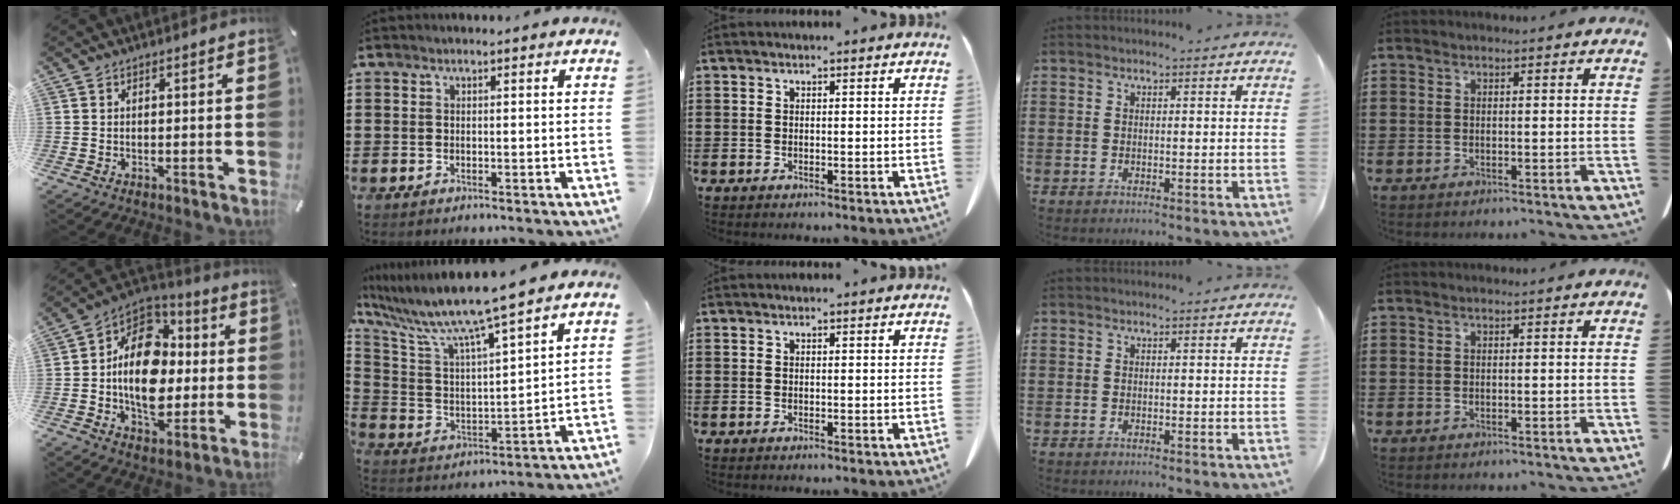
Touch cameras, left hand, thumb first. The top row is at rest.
{"thumb": {"total": 19.2, "force": [-1.5, 14.1, 12.9], "torque": [-0.233, 0.009, -0.030]}, "index": {"total": 8.8, "force": [7.5, -0.6, 4.5], "torque": [-0.122, -0.056, 0.120]}}